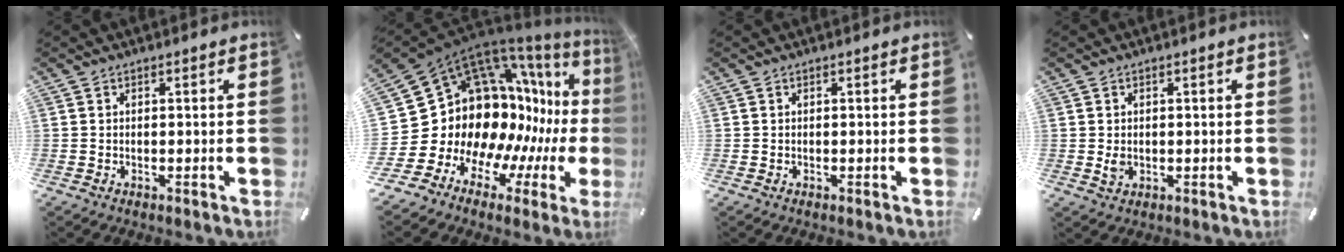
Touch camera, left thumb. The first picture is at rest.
{"total": 20.1, "force": [3.0, 16.1, 11.6], "torque": [-0.175, -0.115, 0.108]}
{"total": 0.0}
{"total": 2.2, "force": [0.0, 1.7, 1.3], "torque": [-0.017, 0.000, -0.002]}